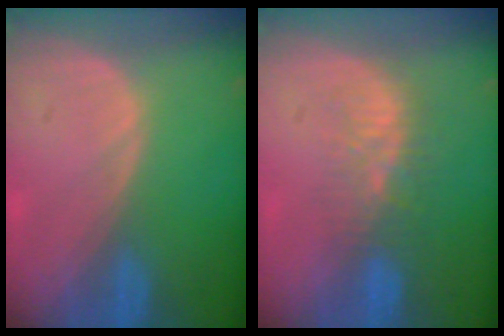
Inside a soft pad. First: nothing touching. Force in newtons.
{"total": 5.7, "press": 5.3, "slide": 2.0}